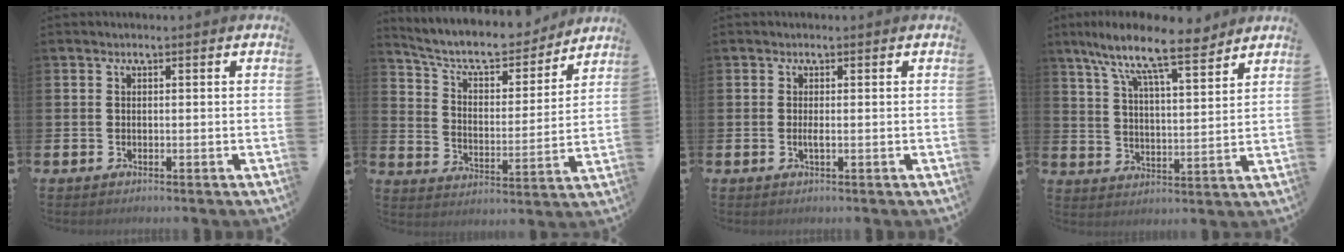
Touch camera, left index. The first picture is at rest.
{"total": 8.4, "force": [7.5, 2.5, 2.7], "torque": [-0.076, -0.057, 0.126]}
{"total": 0.7, "force": [-0.1, 0.1, 0.7], "torque": [-0.017, 0.000, -0.001]}
{"total": 10.9, "force": [9.1, 2.0, 5.6], "torque": [-0.126, -0.050, 0.156]}